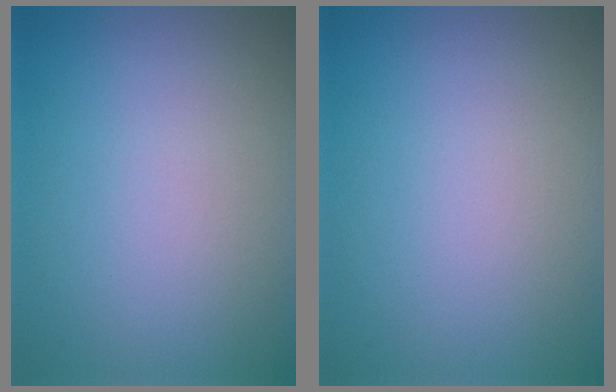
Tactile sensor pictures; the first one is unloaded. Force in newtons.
{"total": 0.0}